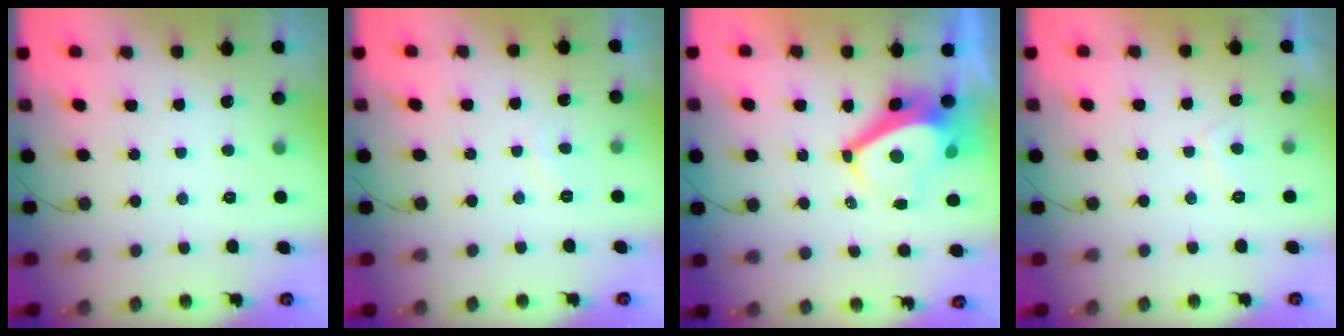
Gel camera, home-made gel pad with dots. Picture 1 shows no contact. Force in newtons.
{"total": 2.1, "press": 2.0, "slide": 0.5}
{"total": 6.8, "press": 6.8, "slide": 0.8}
{"total": 2.1, "press": 2.0, "slide": 0.9}